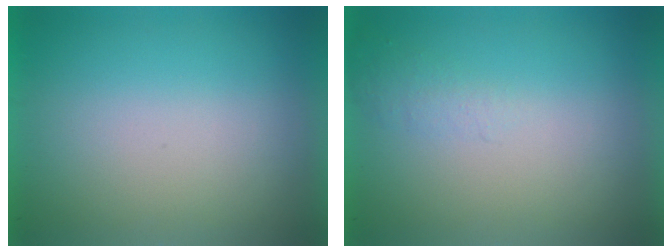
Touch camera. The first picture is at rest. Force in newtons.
{"total": 1.1}